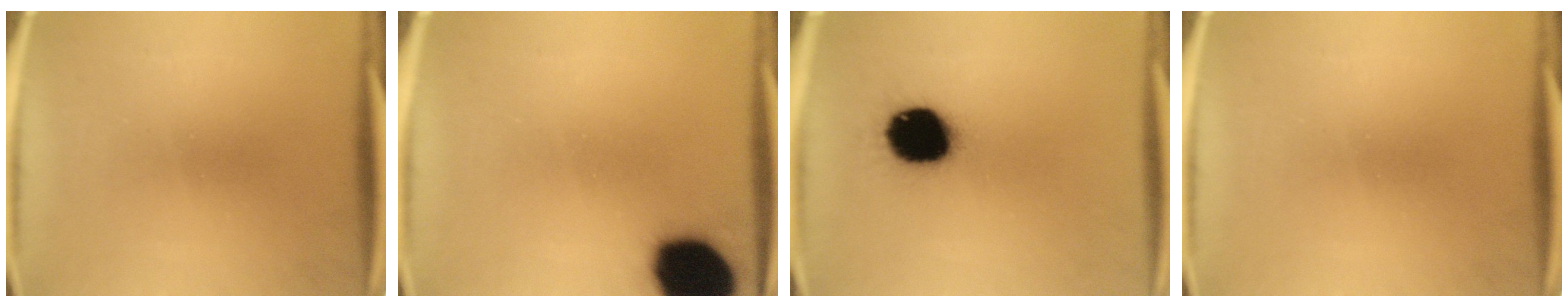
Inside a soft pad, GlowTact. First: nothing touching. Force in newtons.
{"total": 19.3}
{"total": 16.7}
{"total": 0.0}